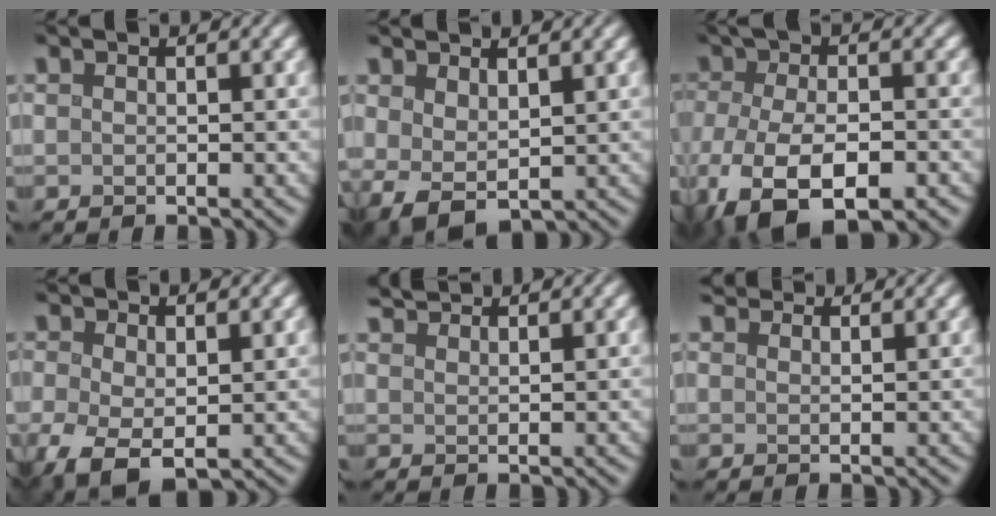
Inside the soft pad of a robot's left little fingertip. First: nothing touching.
{"total": 2.5, "force": [0.4, 1.5, 2.0], "torque": [-0.050, -0.007, 0.016]}
{"total": 12.0, "force": [-5.8, 5.5, 8.9], "torque": [-0.178, -0.032, -0.078]}
{"total": 4.1, "force": [-1.0, 2.3, 3.3], "torque": [-0.083, -0.012, -0.012]}
{"total": 3.0, "force": [2.9, 0.3, 0.7], "torque": [-0.011, 0.011, 0.044]}
{"total": 4.5, "force": [4.0, 1.4, 1.5], "torque": [-0.029, 0.018, 0.045]}